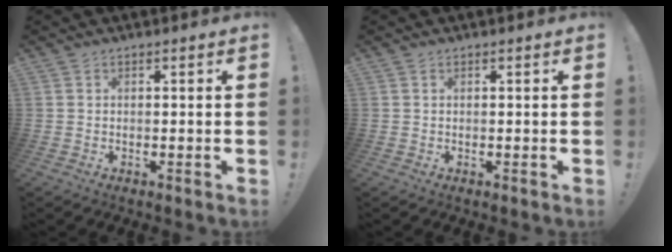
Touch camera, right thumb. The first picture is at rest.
{"total": 0.0}